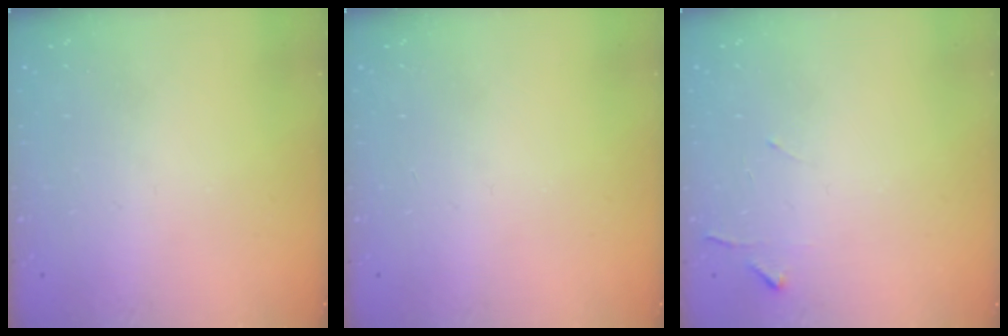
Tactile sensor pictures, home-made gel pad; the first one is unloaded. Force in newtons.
{"total": 0.0}
{"total": 4.7, "press": 4.6, "slide": 0.6}